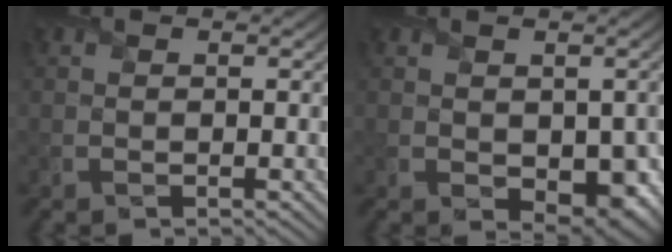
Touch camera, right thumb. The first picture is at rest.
{"total": 5.2, "force": [-0.7, 3.5, 3.8], "torque": [-0.071, -0.025, 0.005]}